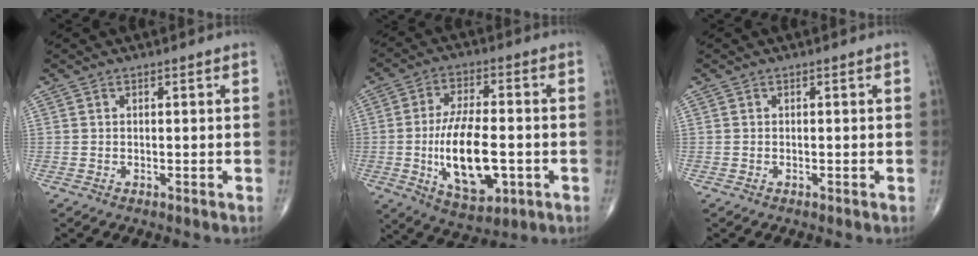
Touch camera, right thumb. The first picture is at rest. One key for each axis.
{"total": 15.3, "fx": -2.9, "fy": 7.1, "fz": 13.3, "tx": -0.227, "ty": 0.006, "tz": -0.039}
{"total": 0.0}